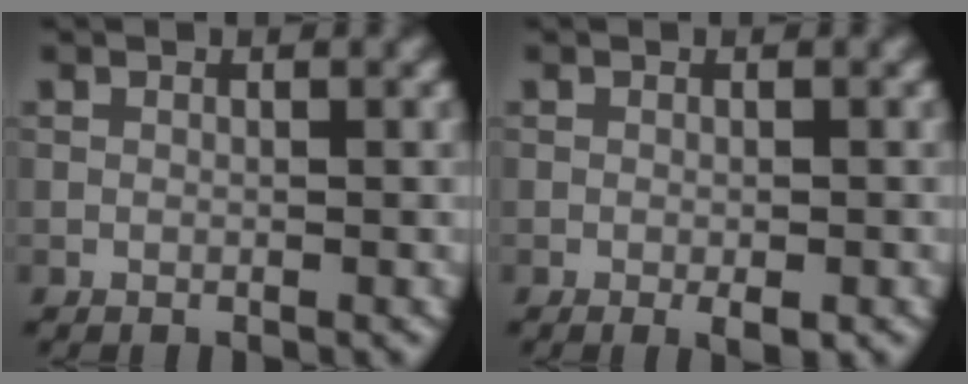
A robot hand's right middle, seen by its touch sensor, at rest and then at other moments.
{"total": 1.4, "force": [-0.7, 0.4, 1.2], "torque": [-0.016, -0.005, -0.008]}